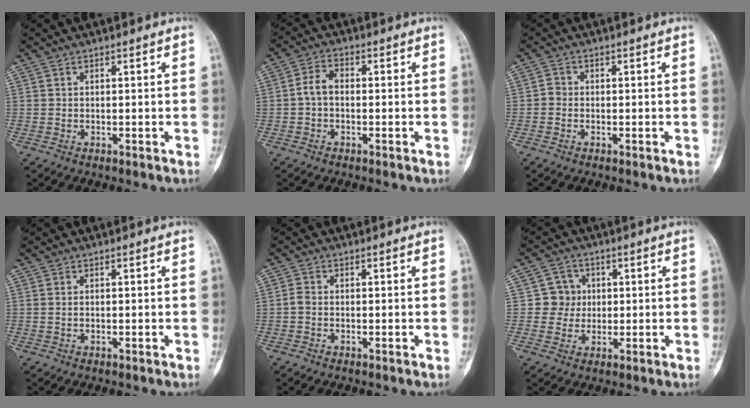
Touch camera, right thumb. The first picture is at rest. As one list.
[{"total": 3.9, "force": [-0.6, 2.5, 2.9], "torque": [-0.051, 0.016, -0.018]}, {"total": 1.5, "force": [-0.5, 1.2, 0.7], "torque": [-0.006, 0.004, -0.015]}, {"total": 0.6, "force": [0.1, 0.4, 0.5], "torque": [-0.011, 0.001, 0.002]}, {"total": 1.5, "force": [-0.4, 1.0, 1.0], "torque": [-0.020, 0.001, -0.014]}, {"total": 5.0, "force": [0.4, 5.0, 0.5], "torque": [0.032, 0.010, 0.001]}]